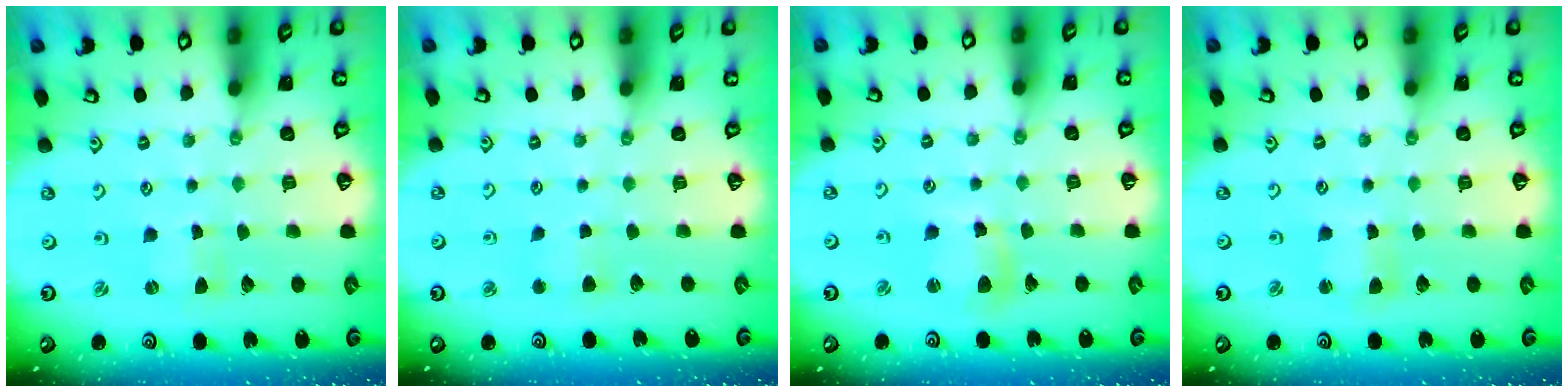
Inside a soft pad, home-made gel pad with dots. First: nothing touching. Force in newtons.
{"total": 2.5, "press": 2.4, "slide": 0.5}
{"total": 8.0, "press": 7.9, "slide": 1.1}
{"total": 3.0, "press": 3.0, "slide": 0.2}